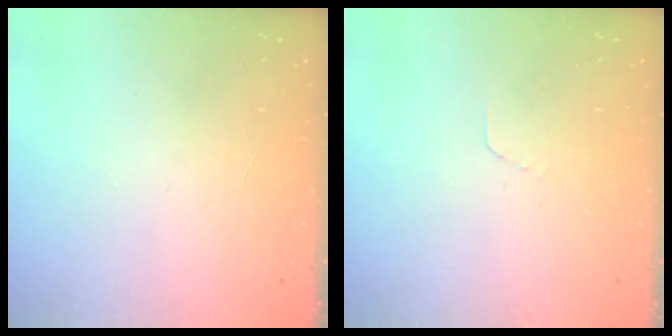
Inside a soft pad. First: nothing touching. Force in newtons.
{"total": 2.6, "press": 2.6, "slide": 0.1}